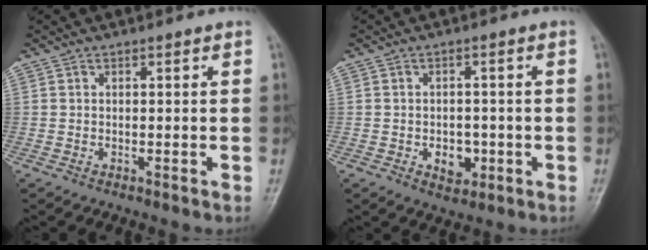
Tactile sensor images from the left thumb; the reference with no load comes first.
{"total": 4.4, "force": [-1.2, 3.2, 2.7], "torque": [-0.019, 0.005, -0.010]}